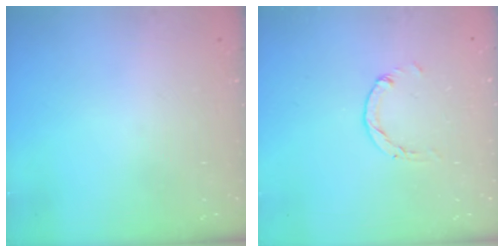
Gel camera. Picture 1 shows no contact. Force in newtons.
{"total": 1.5, "press": 1.5, "slide": 0.2}